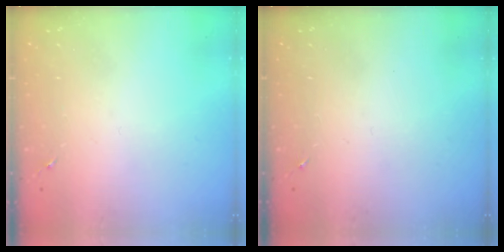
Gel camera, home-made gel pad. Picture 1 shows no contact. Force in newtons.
{"total": 0.0}